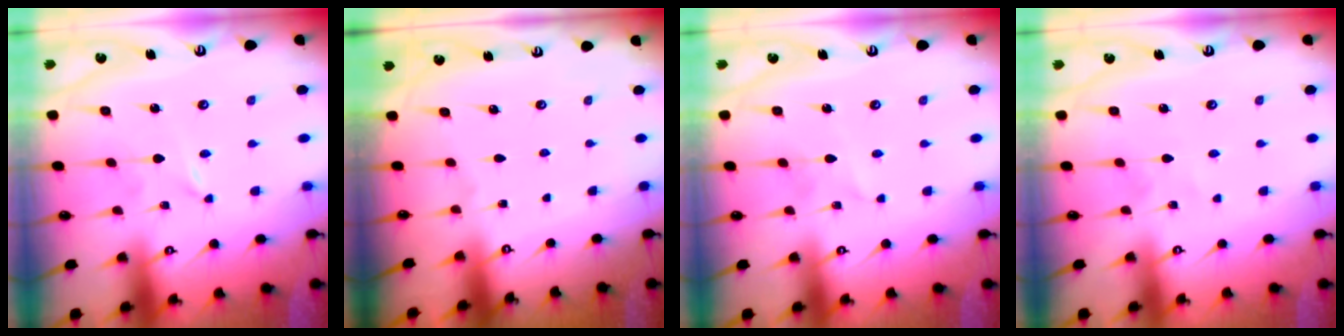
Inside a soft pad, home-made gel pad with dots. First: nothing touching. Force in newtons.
{"total": 0.0}
{"total": 1.5, "press": 1.5, "slide": 0.2}
{"total": 2.2, "press": 2.2, "slide": 0.3}